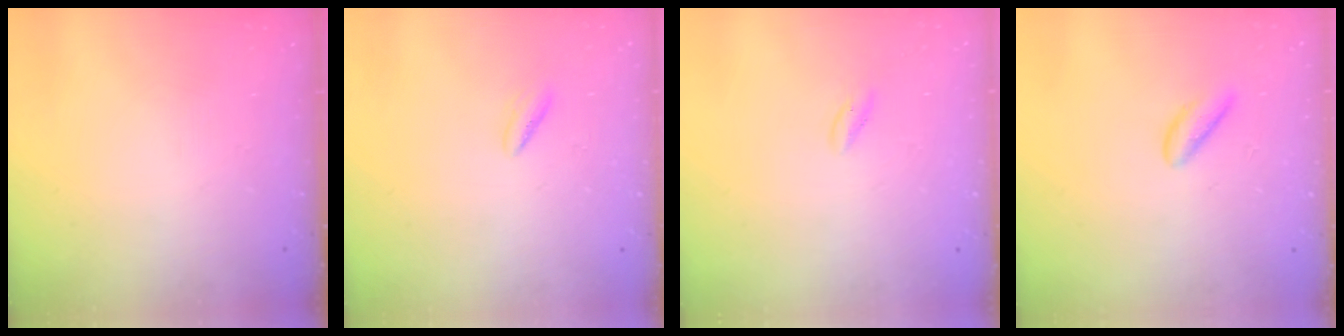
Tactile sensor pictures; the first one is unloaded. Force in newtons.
{"total": 1.4, "press": 1.2, "slide": 0.7}
{"total": 0.5, "press": 0.0, "slide": 0.5}
{"total": 1.9, "press": 1.9, "slide": 0.4}